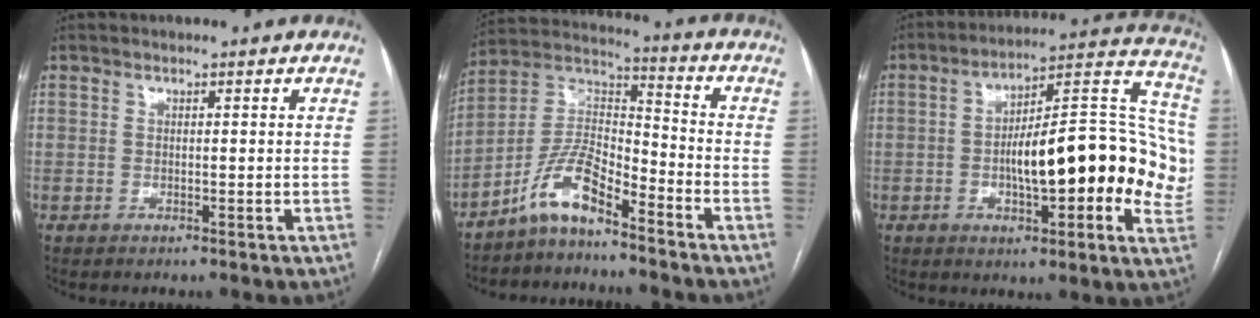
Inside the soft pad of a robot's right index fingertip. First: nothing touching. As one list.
[{"total": 9.2, "force": [-6.8, 2.2, 5.9], "torque": [-0.122, 0.023, -0.135]}, {"total": 22.0, "force": [-2.3, 6.5, 20.8], "torque": [-0.252, 0.046, -0.027]}]